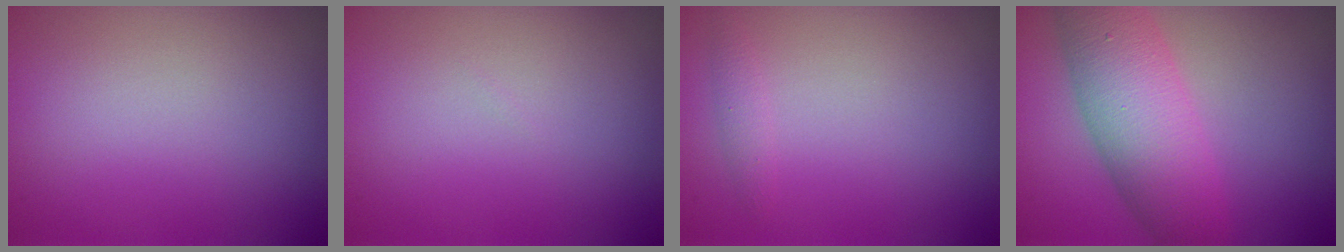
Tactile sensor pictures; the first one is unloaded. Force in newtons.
{"total": 0.0}
{"total": 0.8, "press": 0.8, "slide": 0.1}
{"total": 7.4, "press": 7.4, "slide": 0.2}